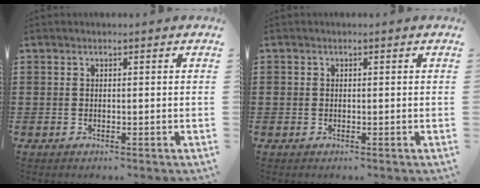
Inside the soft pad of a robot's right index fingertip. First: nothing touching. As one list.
[{"total": 0.7, "force": [-0.1, 0.6, 0.1], "torque": [-0.003, 0.004, -0.002]}]